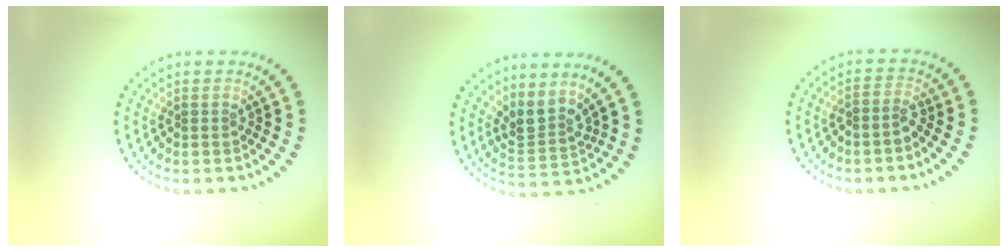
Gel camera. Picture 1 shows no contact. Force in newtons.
{"total": 2.7, "press": 2.0, "slide": 1.8}
{"total": 1.6, "press": 1.2, "slide": 1.0}